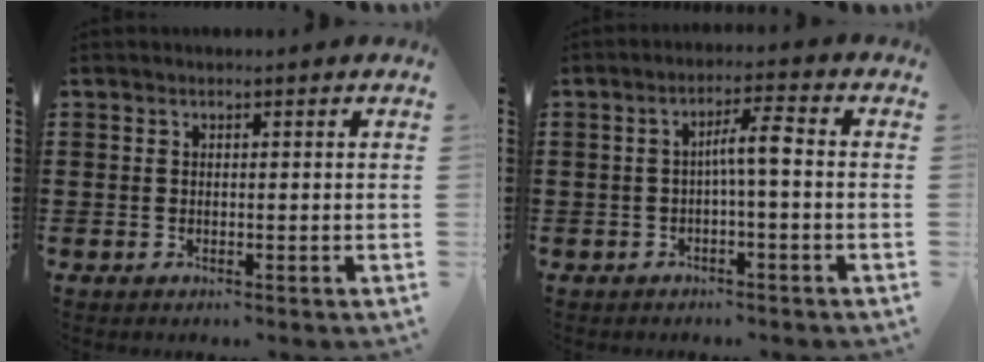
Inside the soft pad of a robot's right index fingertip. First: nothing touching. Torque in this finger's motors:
{"motor_torque": [0.91, -0.36, 0.22, 0.11]}